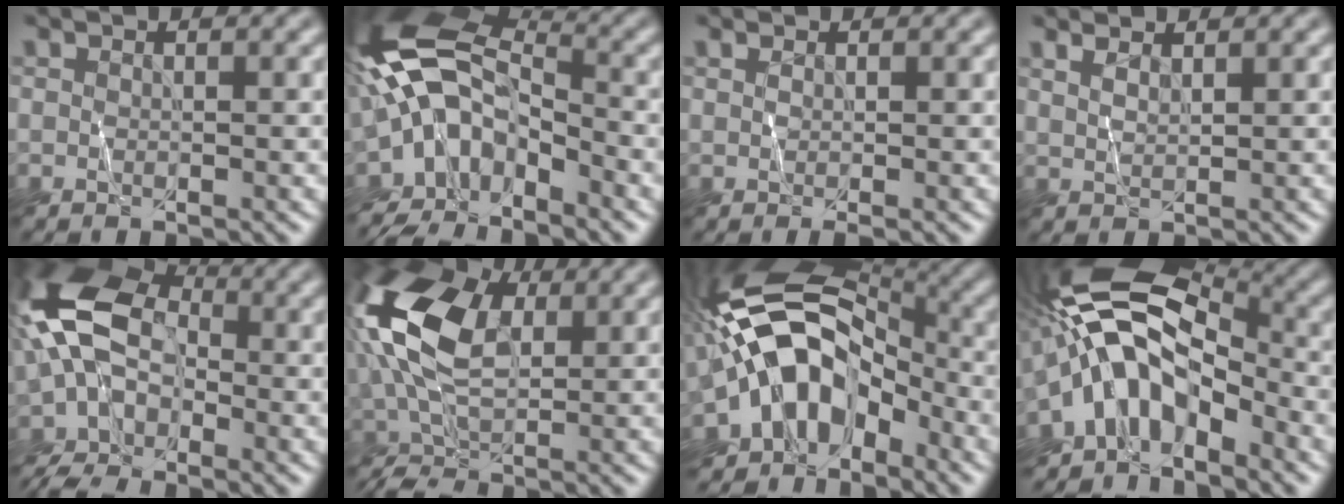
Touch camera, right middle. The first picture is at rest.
{"total": 10.2, "force": [-5.0, 5.1, 7.3], "torque": [-0.140, 0.011, -0.105]}
{"total": 0.9, "force": [0.3, 0.3, 0.8], "torque": [-0.010, -0.001, 0.003]}
{"total": 2.1, "force": [1.8, 0.6, 0.8], "torque": [-0.005, 0.002, 0.022]}
{"total": 10.5, "force": [-3.0, 6.5, 7.6], "torque": [-0.184, 0.009, -0.080]}
{"total": 12.8, "force": [1.9, 7.5, 10.2], "torque": [-0.224, 0.019, 0.029]}
{"total": 10.6, "force": [-3.5, 6.6, 7.5], "torque": [-0.111, 0.028, -0.078]}
{"total": 9.8, "force": [-3.0, 5.4, 7.6], "torque": [-0.127, 0.031, -0.071]}